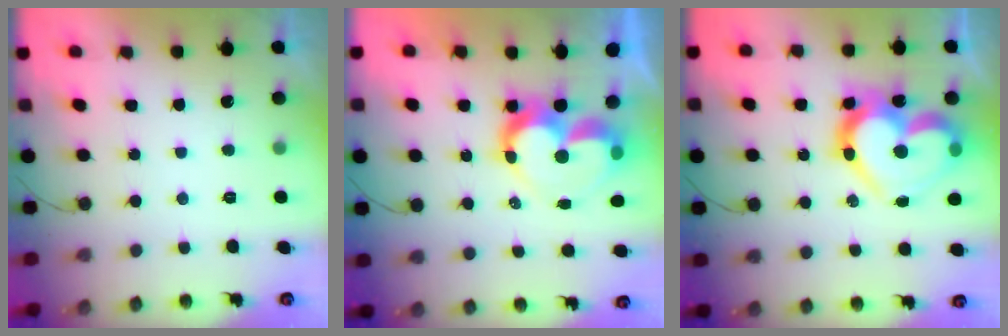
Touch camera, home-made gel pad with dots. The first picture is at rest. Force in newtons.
{"total": 11.7, "press": 11.7, "slide": 0.8}
{"total": 21.4, "press": 21.3, "slide": 2.6}